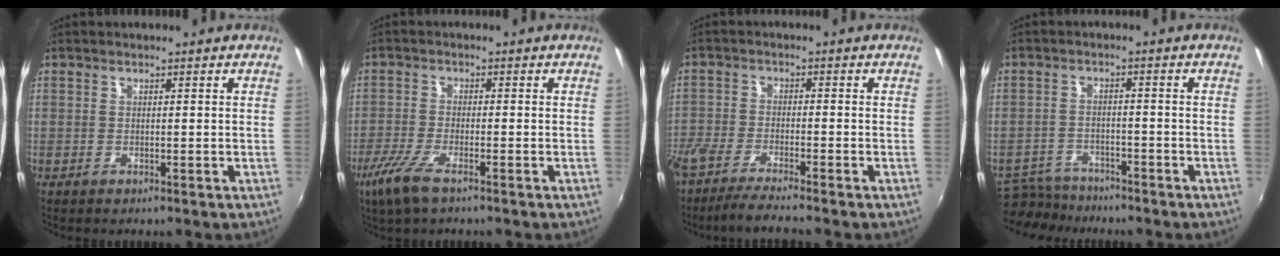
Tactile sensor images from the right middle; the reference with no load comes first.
{"total": 6.7, "force": [-4.5, 1.6, 4.7], "torque": [-0.120, -0.019, -0.089]}
{"total": 7.8, "force": [-6.8, 0.4, 3.9], "torque": [-0.102, -0.025, -0.127]}
{"total": 7.6, "force": [-6.9, 2.8, 1.4], "torque": [-0.049, -0.004, -0.118]}